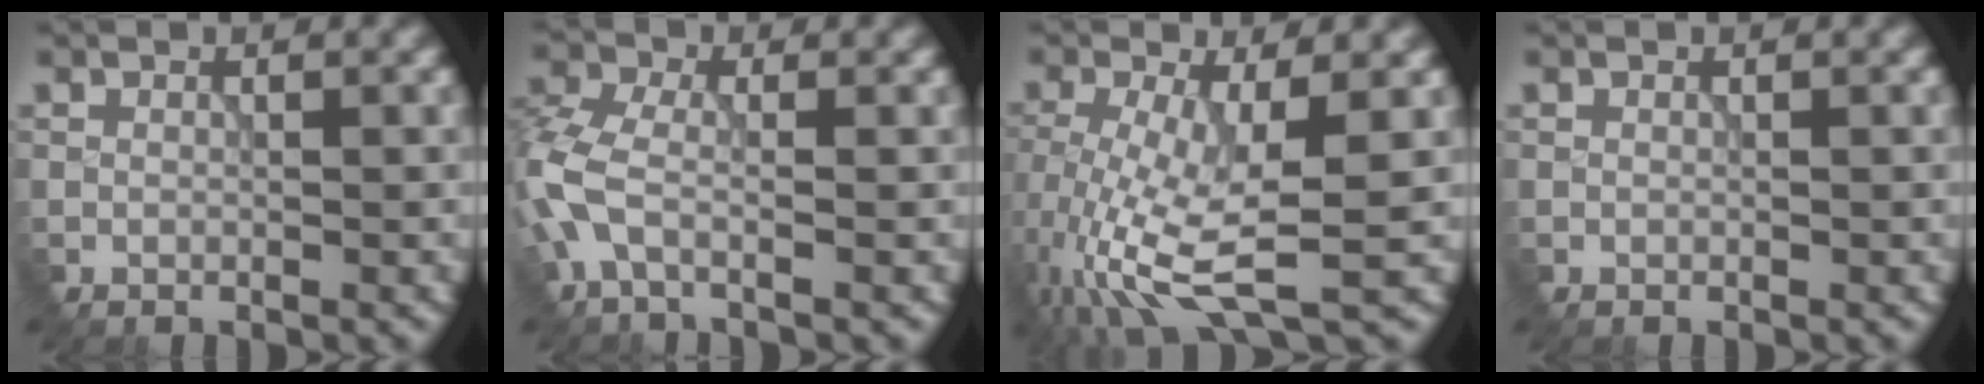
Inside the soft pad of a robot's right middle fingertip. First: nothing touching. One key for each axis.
{"total": 4.9, "fx": -1.5, "fy": 2.3, "fz": 4.0, "tx": -0.112, "ty": 0.001, "tz": -0.046}
{"total": 8.9, "fx": -2.4, "fy": 2.9, "fz": 8.1, "tx": -0.186, "ty": -0.016, "tz": -0.043}
{"total": 0.0}